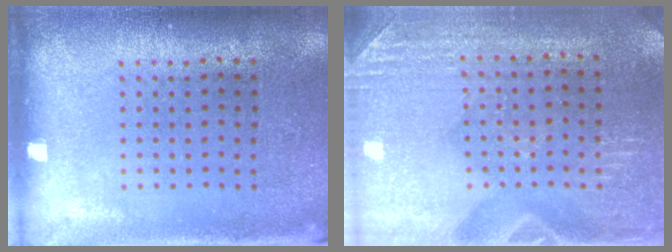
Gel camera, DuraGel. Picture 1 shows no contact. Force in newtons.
{"total": 3.0, "press": 2.9, "slide": 0.6}